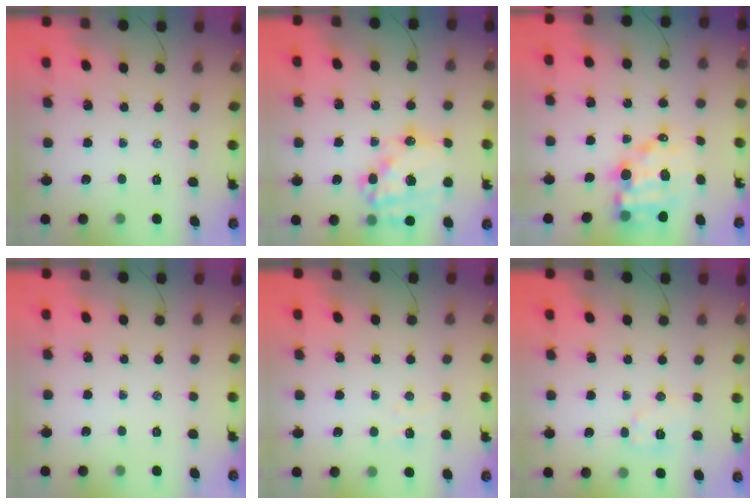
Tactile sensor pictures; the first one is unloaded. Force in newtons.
{"total": 19.6, "press": 19.1, "slide": 4.3}
{"total": 10.8, "press": 10.4, "slide": 3.0}
{"total": 0.0}
{"total": 4.0, "press": 3.9, "slide": 0.9}
{"total": 6.8, "press": 6.8, "slide": 0.6}